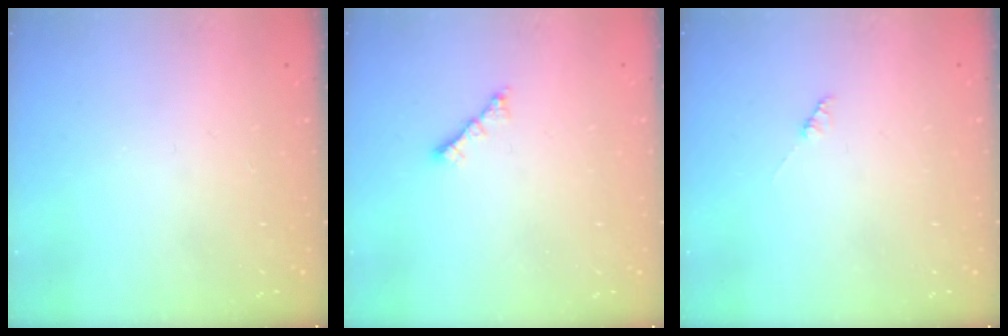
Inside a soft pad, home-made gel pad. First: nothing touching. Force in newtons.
{"total": 2.0, "press": 1.9, "slide": 0.5}
{"total": 1.4, "press": 1.4, "slide": 0.2}